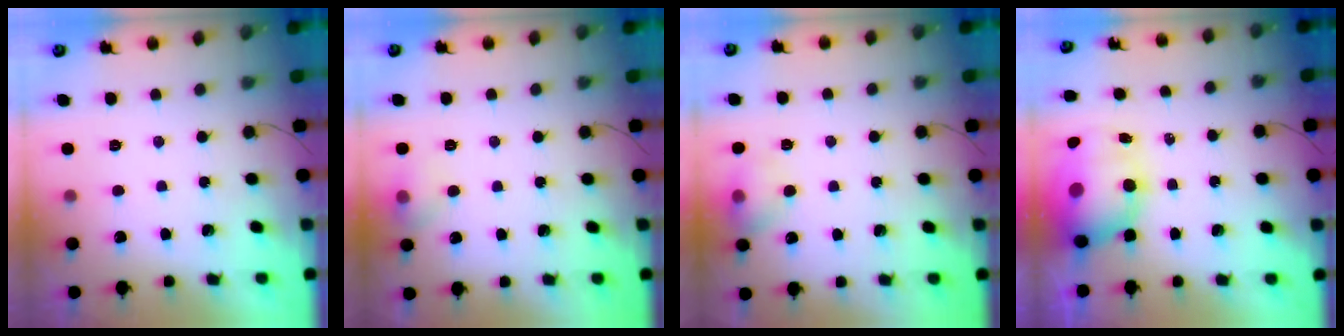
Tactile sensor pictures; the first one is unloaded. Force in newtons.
{"total": 7.1, "press": 7.0, "slide": 1.4}
{"total": 7.5, "press": 7.5, "slide": 0.9}
{"total": 11.0, "press": 10.9, "slide": 1.9}